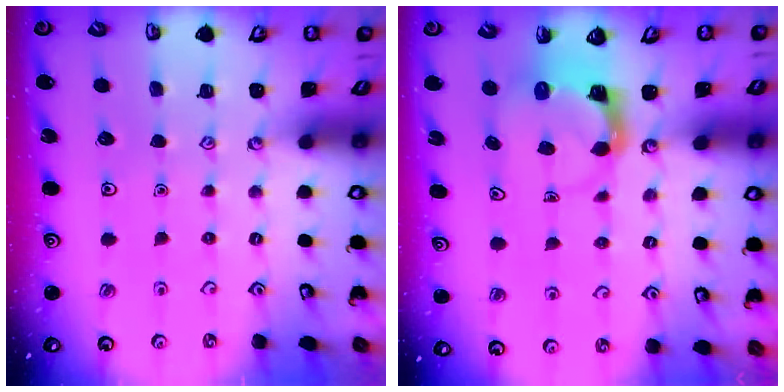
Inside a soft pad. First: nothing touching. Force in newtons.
{"total": 4.0, "press": 4.0, "slide": 0.4}